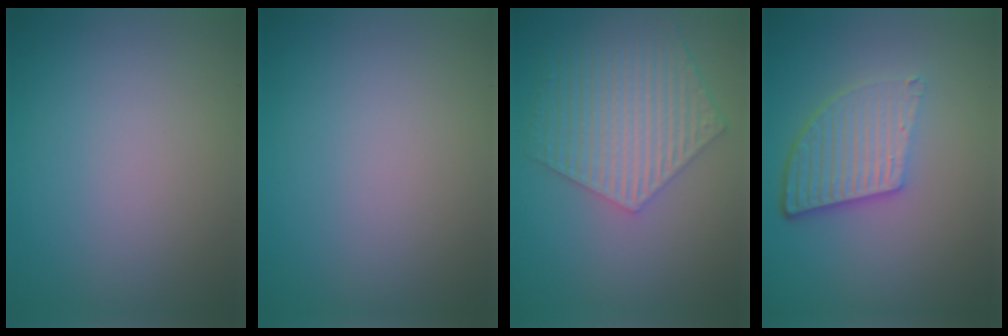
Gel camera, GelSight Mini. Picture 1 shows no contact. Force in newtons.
{"total": 0.0}
{"total": 6.4, "press": 4.9, "slide": 4.2}
{"total": 5.6, "press": 3.9, "slide": 4.0}